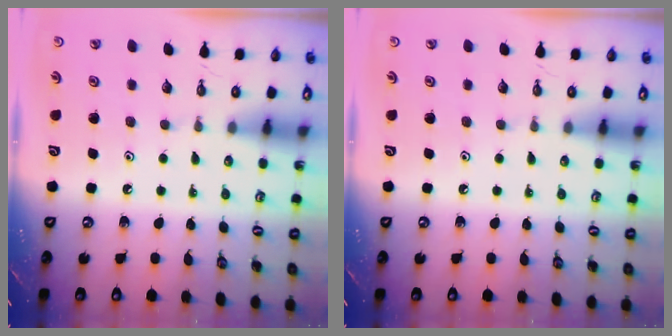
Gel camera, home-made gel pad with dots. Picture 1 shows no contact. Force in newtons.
{"total": 0.0}